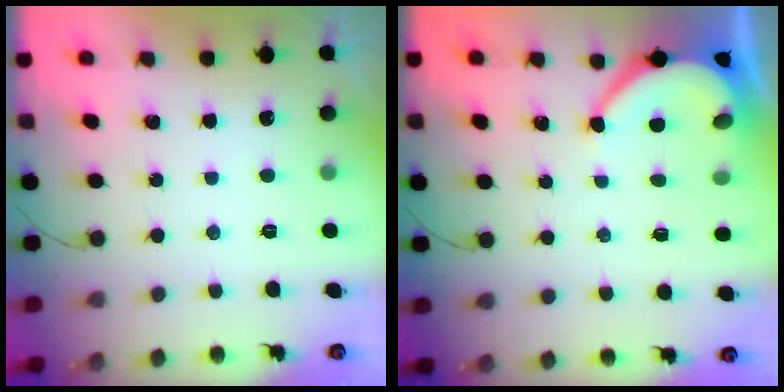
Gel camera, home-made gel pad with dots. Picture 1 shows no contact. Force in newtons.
{"total": 6.6, "press": 6.6, "slide": 0.4}